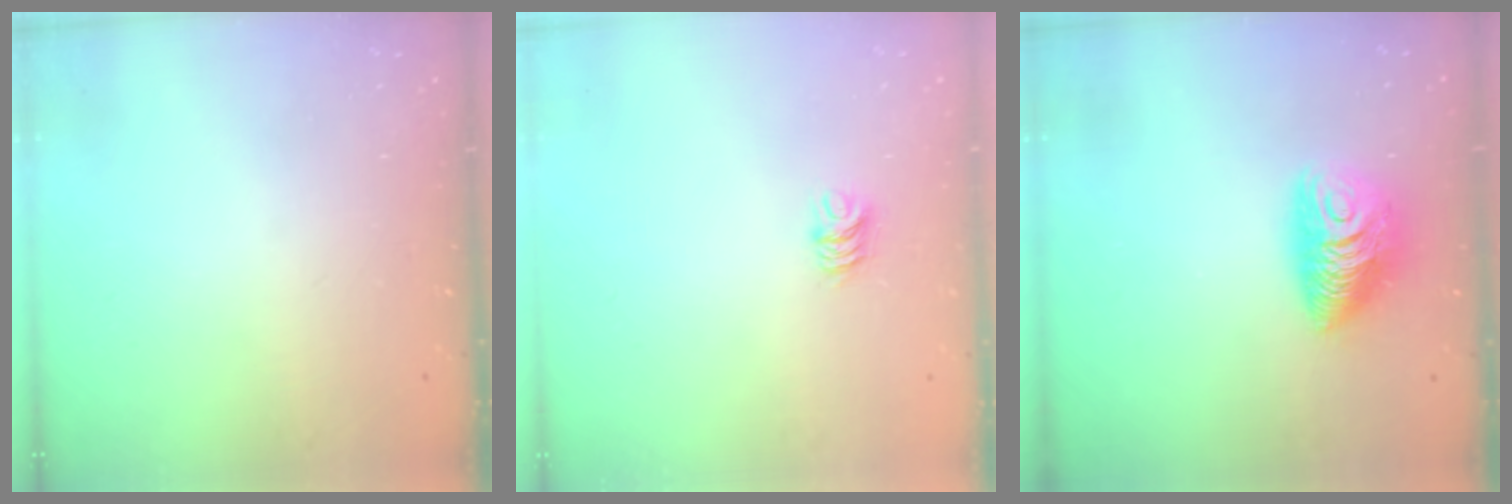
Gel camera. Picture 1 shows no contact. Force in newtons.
{"total": 5.3, "press": 5.2, "slide": 0.4}
{"total": 10.8, "press": 10.7, "slide": 1.1}